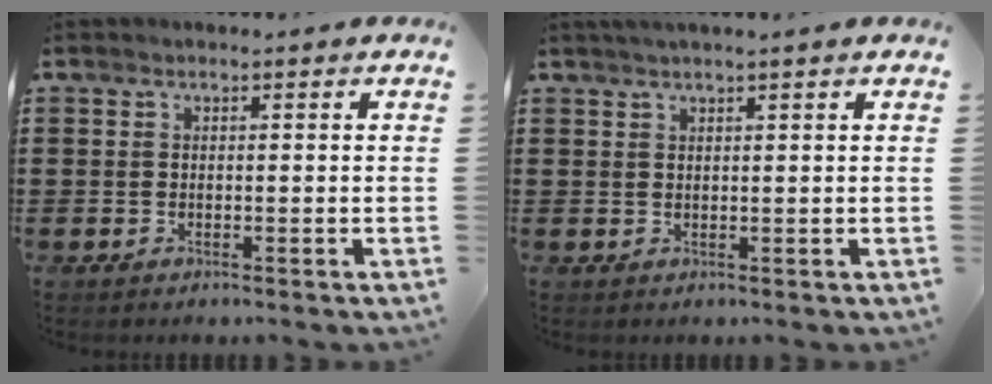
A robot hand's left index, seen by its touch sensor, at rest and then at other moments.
{"total": 1.3, "force": [1.1, -0.2, 0.8], "torque": [-0.016, 0.000, 0.019]}